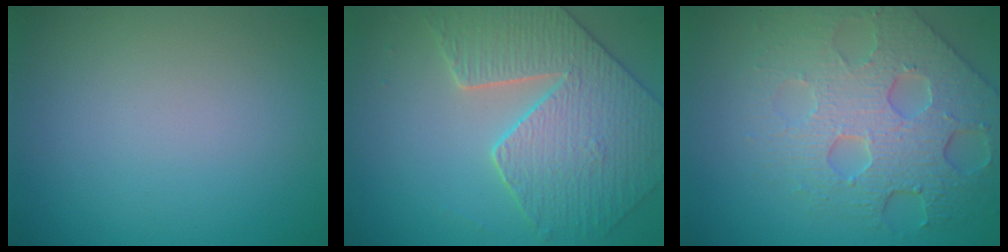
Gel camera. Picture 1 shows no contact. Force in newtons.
{"total": 5.3, "press": 5.0, "slide": 1.8}
{"total": 6.8, "press": 5.4, "slide": 4.2}